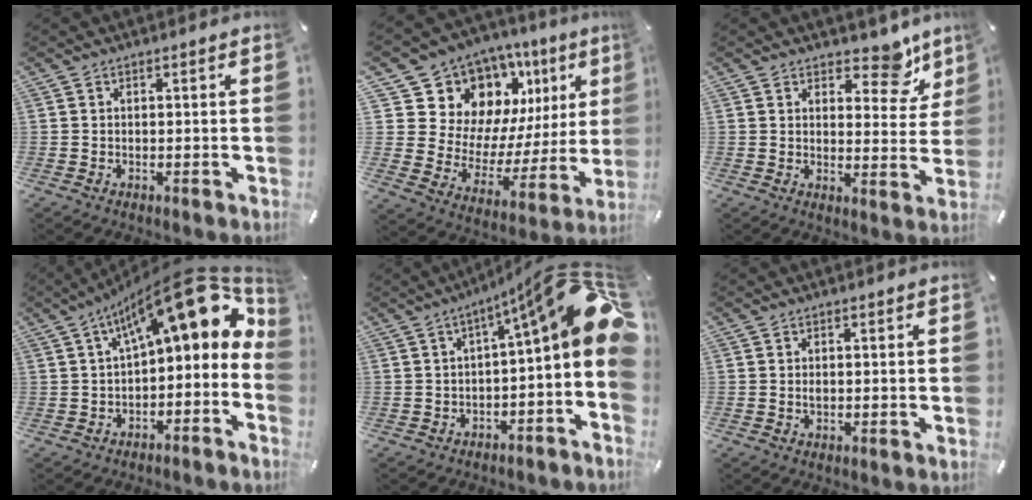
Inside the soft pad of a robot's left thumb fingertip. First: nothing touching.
{"total": 14.1, "force": [10.1, 9.2, 3.3], "torque": [-0.041, -0.110, 0.188]}
{"total": 9.3, "force": [6.9, 4.7, 4.1], "torque": [-0.022, -0.054, 0.113]}
{"total": 19.5, "force": [9.1, 7.6, 15.5], "torque": [-0.220, -0.064, 0.153]}
{"total": 17.1, "force": [6.0, 3.4, 15.7], "torque": [-0.217, -0.051, 0.094]}
{"total": 0.6, "force": [0.3, 0.3, 0.5], "torque": [-0.011, 0.002, 0.004]}